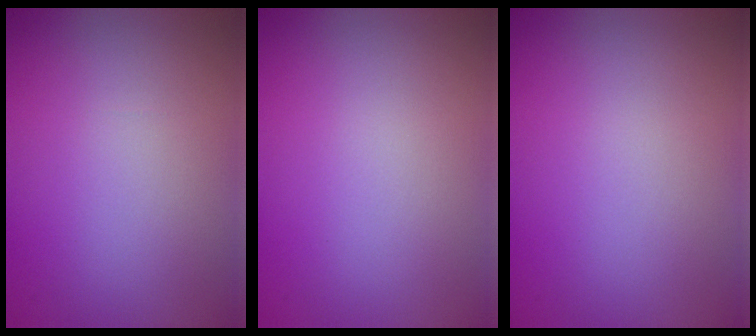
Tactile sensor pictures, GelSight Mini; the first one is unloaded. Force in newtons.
{"total": 0.0}
{"total": 0.0}